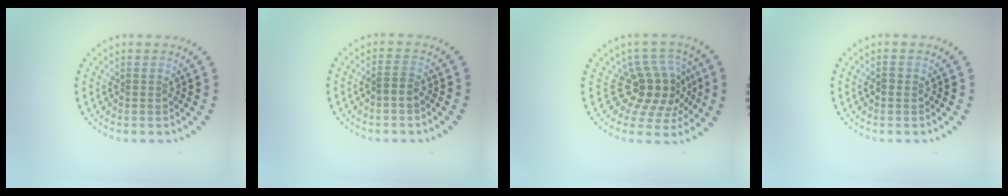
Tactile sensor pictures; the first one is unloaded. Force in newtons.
{"total": 1.1, "press": 1.0, "slide": 0.5}
{"total": 4.6, "press": 3.7, "slide": 2.7}
{"total": 0.7, "press": 0.7, "slide": 0.0}